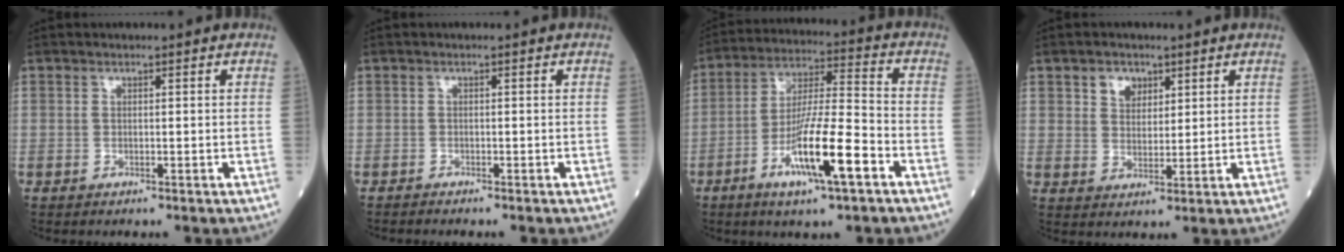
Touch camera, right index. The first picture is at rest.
{"total": 0.7, "force": [-0.7, -0.1, 0.0], "torque": [-0.003, -0.002, -0.016]}
{"total": 13.4, "force": [-5.8, 1.0, 12.0], "torque": [-0.221, -0.010, -0.105]}
{"total": 3.8, "force": [2.1, 2.7, 1.6], "torque": [-0.027, 0.005, 0.040]}